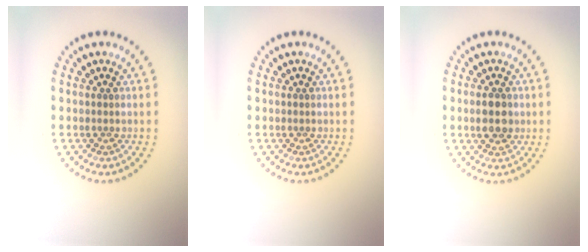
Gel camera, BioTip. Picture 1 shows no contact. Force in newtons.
{"total": 0.0}
{"total": 2.7, "press": 2.7, "slide": 0.1}